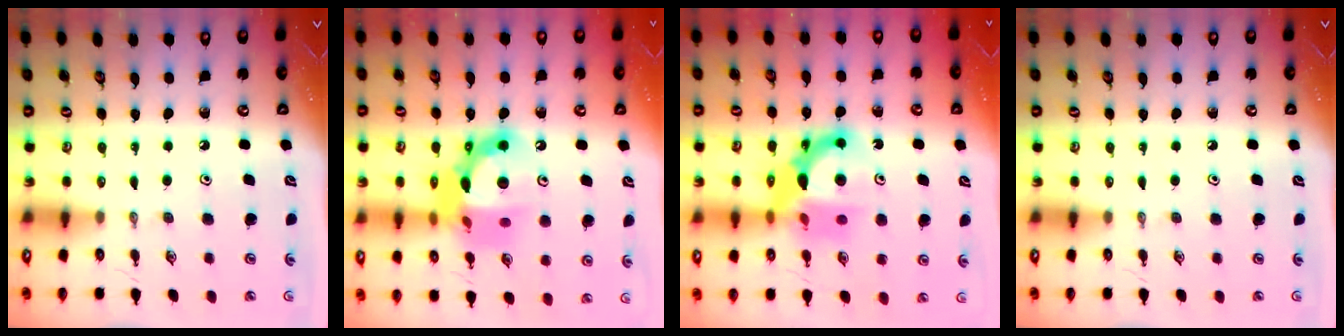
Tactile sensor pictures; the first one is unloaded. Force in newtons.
{"total": 16.4, "press": 16.3, "slide": 1.6}
{"total": 12.9, "press": 12.9, "slide": 1.1}
{"total": 0.0}